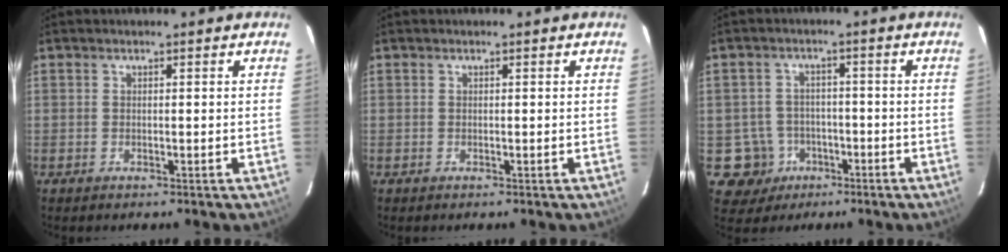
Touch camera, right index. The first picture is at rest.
{"total": 0.0}
{"total": 7.1, "force": [-2.8, 6.5, 0.3], "torque": [-0.023, 0.030, -0.033]}